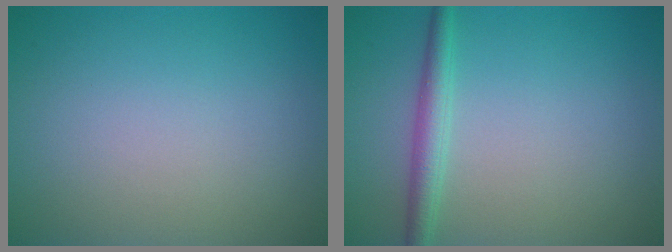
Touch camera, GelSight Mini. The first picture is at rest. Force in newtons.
{"total": 2.3, "press": 2.3, "slide": 0.0}